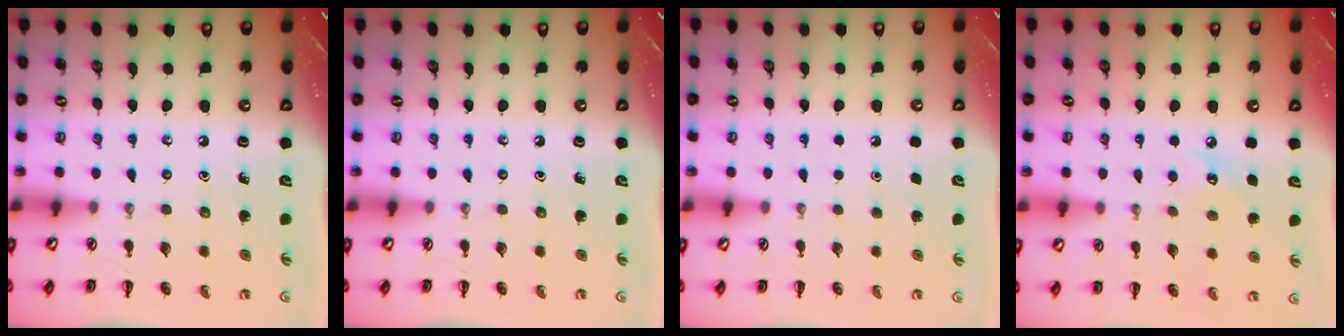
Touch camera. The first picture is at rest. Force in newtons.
{"total": 0.0}
{"total": 1.7, "press": 1.7, "slide": 0.1}
{"total": 6.0, "press": 5.8, "slide": 1.6}